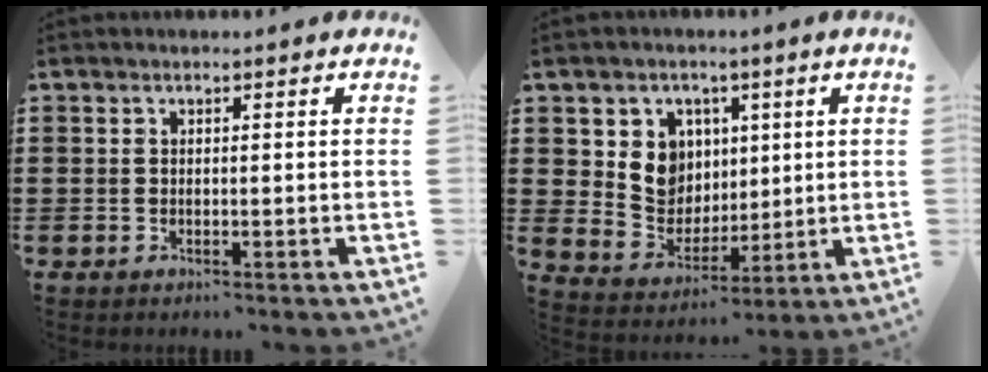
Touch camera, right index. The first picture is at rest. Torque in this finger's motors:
{"motor_torque": [0.86, 0.85, 0.24, 0.11]}